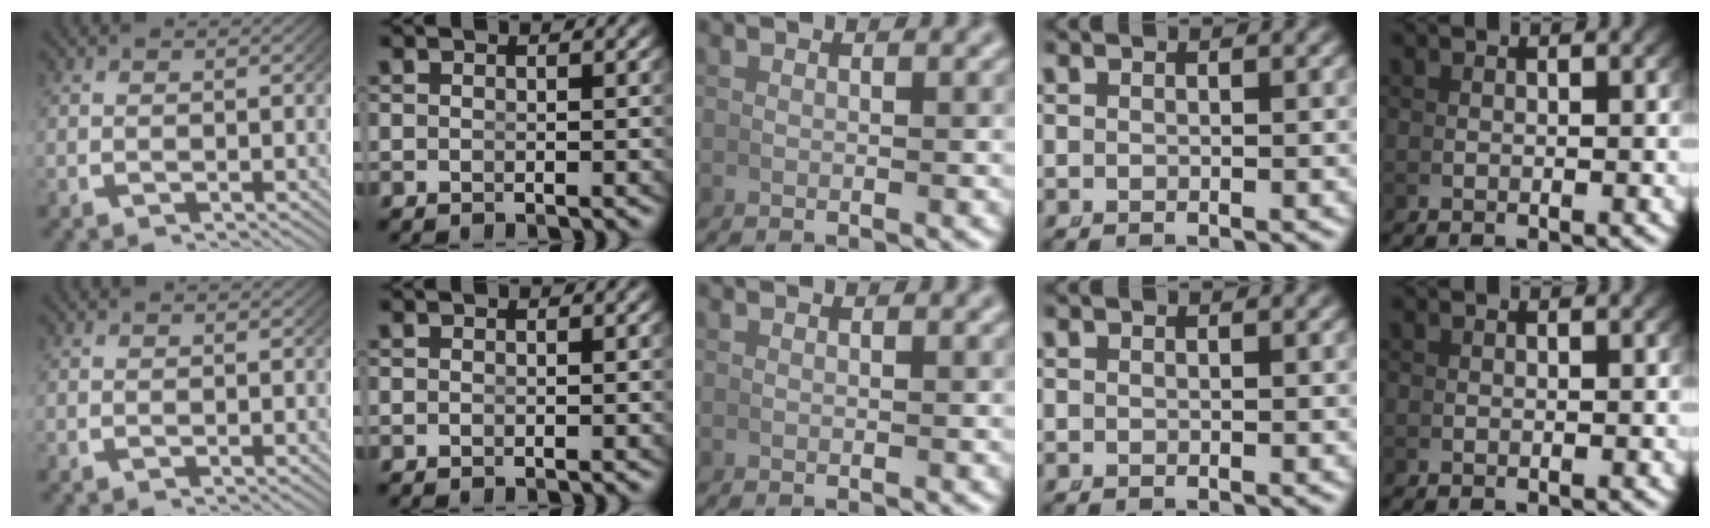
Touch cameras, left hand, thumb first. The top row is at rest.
{}